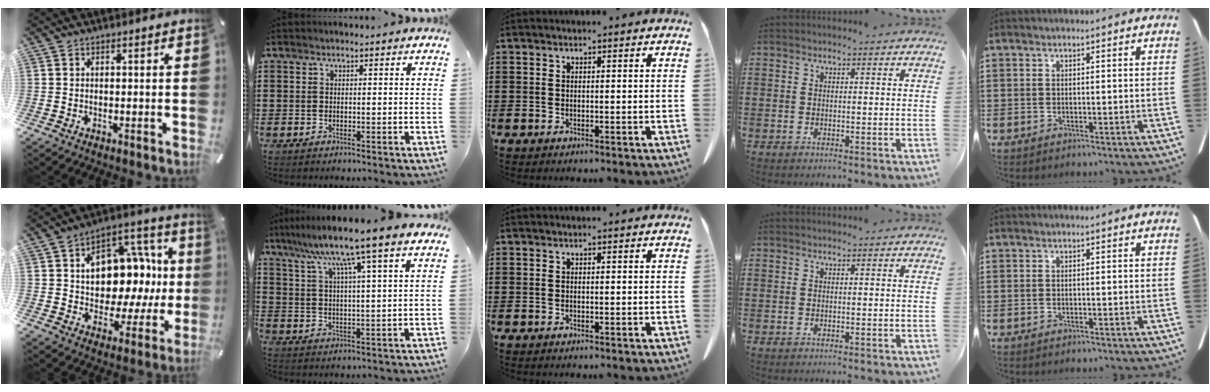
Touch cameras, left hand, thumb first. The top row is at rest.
{"thumb": {"total": 15.3, "force": [2.2, 11.3, 10.1], "torque": [-0.122, -0.031, 0.041]}, "index": {"total": 9.2, "force": [7.1, -0.9, 5.8], "torque": [-0.129, -0.033, 0.110]}}